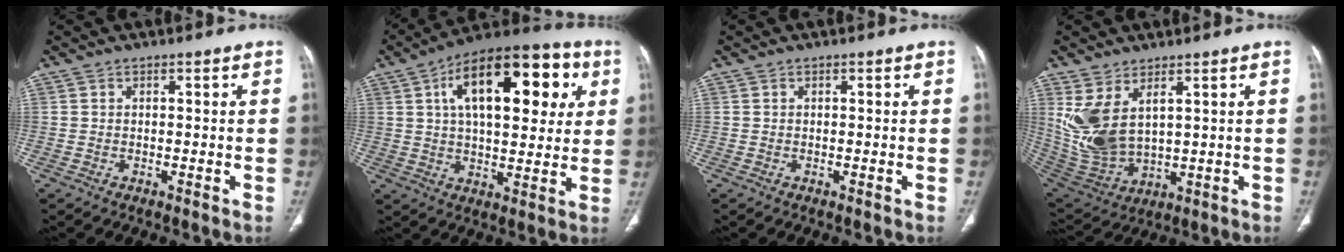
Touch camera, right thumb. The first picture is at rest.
{"total": 23.1, "force": [7.3, 11.2, 18.9], "torque": [-0.253, 0.012, 0.102]}
{"total": 0.0}
{"total": 11.7, "force": [4.1, 6.2, 9.0], "torque": [-0.189, -0.022, 0.107]}